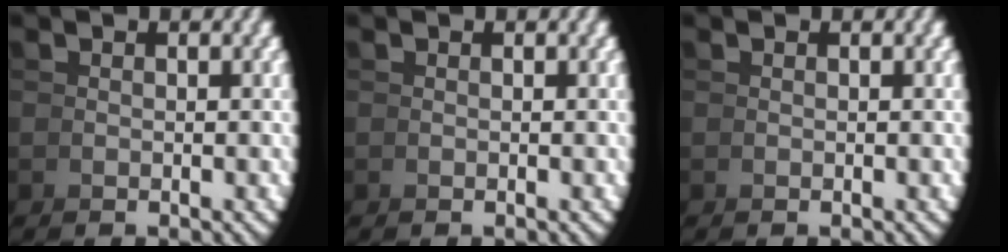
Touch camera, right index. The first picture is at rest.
{"total": 0.0}
{"total": 0.0}